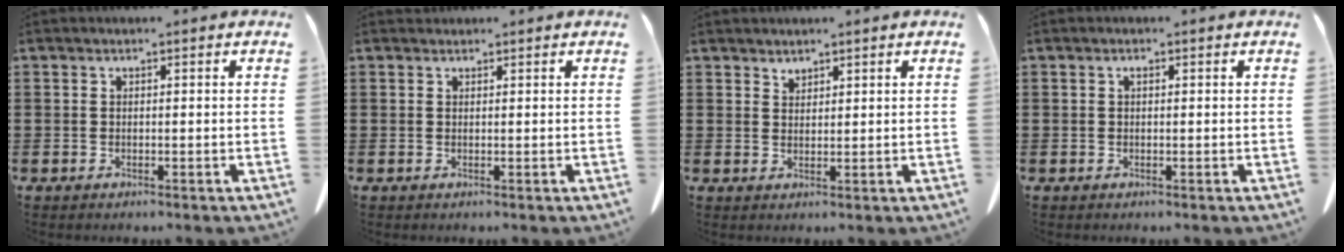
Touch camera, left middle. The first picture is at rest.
{"total": 0.7, "force": [0.7, 0.2, 0.0], "torque": [-0.002, -0.002, 0.014]}
{"total": 1.5, "force": [1.5, 0.2, 0.0], "torque": [-0.004, -0.003, 0.031]}
{"total": 0.5, "force": [0.2, 0.2, 0.5], "torque": [-0.010, -0.001, 0.004]}